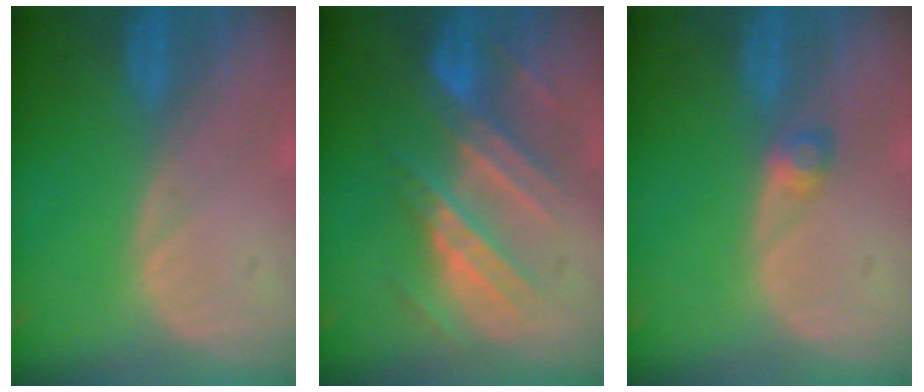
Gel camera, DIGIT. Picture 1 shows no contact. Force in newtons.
{"total": 9.0, "press": 7.9, "slide": 4.2}
{"total": 2.0, "press": 1.7, "slide": 1.1}